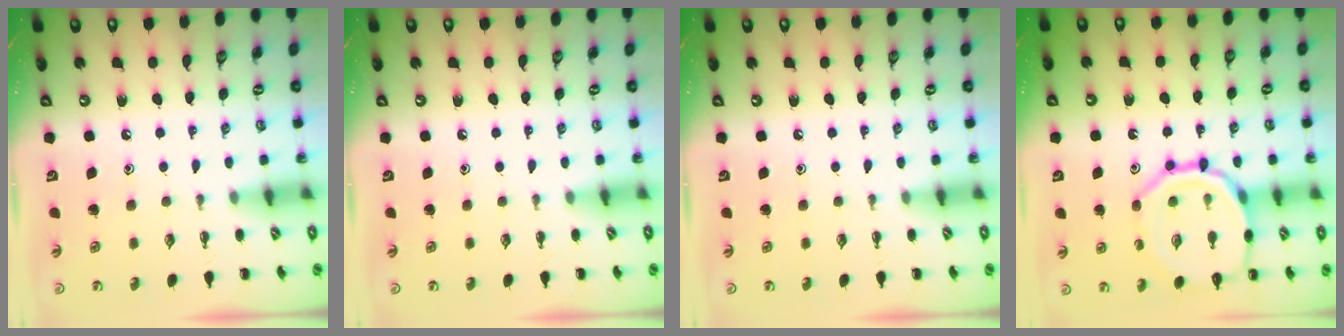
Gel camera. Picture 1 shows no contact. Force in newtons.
{"total": 0.0}
{"total": 0.0}
{"total": 15.7, "press": 15.6, "slide": 1.4}